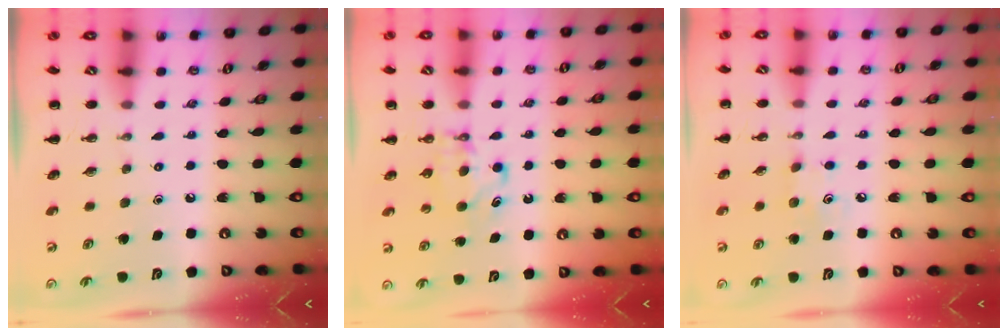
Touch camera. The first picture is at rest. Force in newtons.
{"total": 5.0, "press": 4.9, "slide": 1.1}
{"total": 4.7, "press": 4.5, "slide": 1.3}